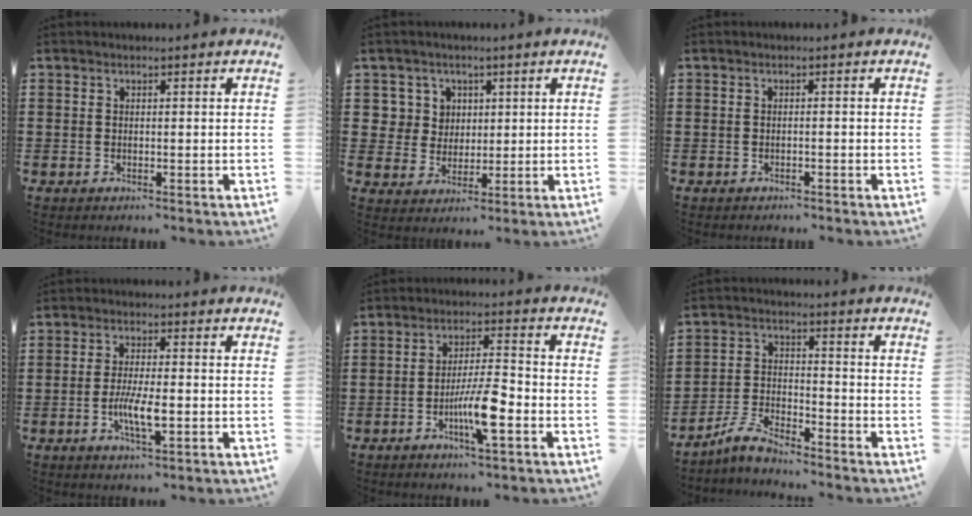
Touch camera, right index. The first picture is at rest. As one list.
[{"total": 5.1, "force": [1.9, 4.6, 1.1], "torque": [-0.039, 0.012, 0.033]}, {"total": 0.5, "force": [-0.4, 0.1, 0.3], "torque": [-0.007, -0.003, -0.007]}, {"total": 5.5, "force": [-1.5, 1.3, 5.1], "torque": [-0.100, -0.003, -0.029]}, {"total": 8.0, "force": [-2.9, 1.3, 7.4], "torque": [-0.140, -0.005, -0.055]}, {"total": 5.5, "force": [-5.1, 0.7, 2.0], "torque": [-0.055, 0.001, -0.103]}]